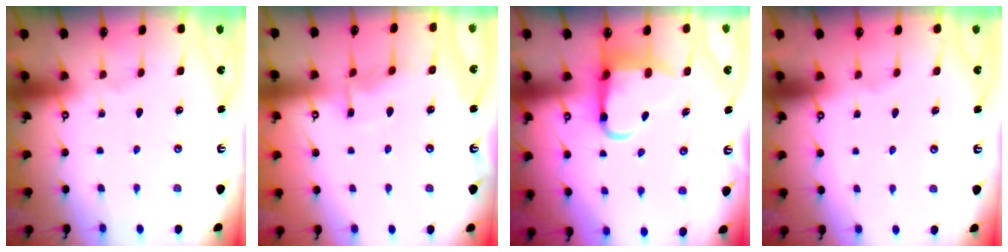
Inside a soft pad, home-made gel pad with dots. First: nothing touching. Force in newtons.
{"total": 5.5, "press": 5.5, "slide": 0.7}
{"total": 8.0, "press": 7.8, "slide": 1.6}
{"total": 1.2, "press": 1.2, "slide": 0.1}